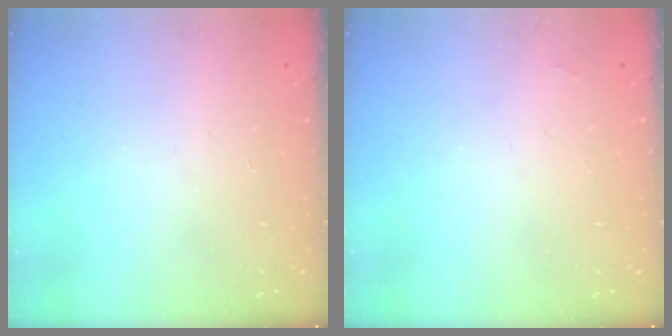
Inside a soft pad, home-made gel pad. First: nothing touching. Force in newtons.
{"total": 1.3, "press": 1.3, "slide": 0.2}